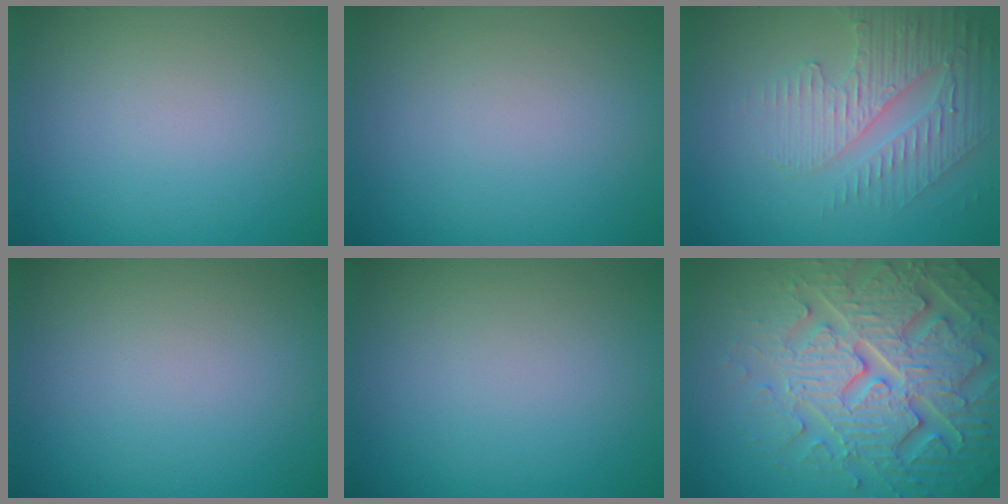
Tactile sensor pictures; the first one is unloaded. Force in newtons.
{"total": 0.0}
{"total": 3.8, "press": 3.6, "slide": 1.3}
{"total": 0.0}
{"total": 0.0}
{"total": 8.2, "press": 7.9, "slide": 1.8}